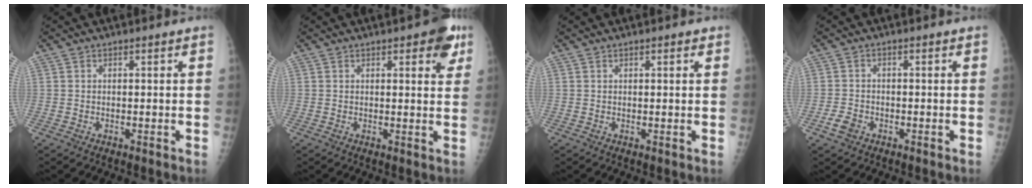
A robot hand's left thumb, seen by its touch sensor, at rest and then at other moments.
{"total": 5.9, "force": [2.9, 2.3, 4.5], "torque": [-0.031, -0.008, 0.027]}
{"total": 1.2, "force": [0.7, 0.4, 0.9], "torque": [-0.012, 0.000, 0.007]}
{"total": 2.9, "force": [-1.5, 2.0, 1.4], "torque": [-0.023, 0.005, -0.026]}